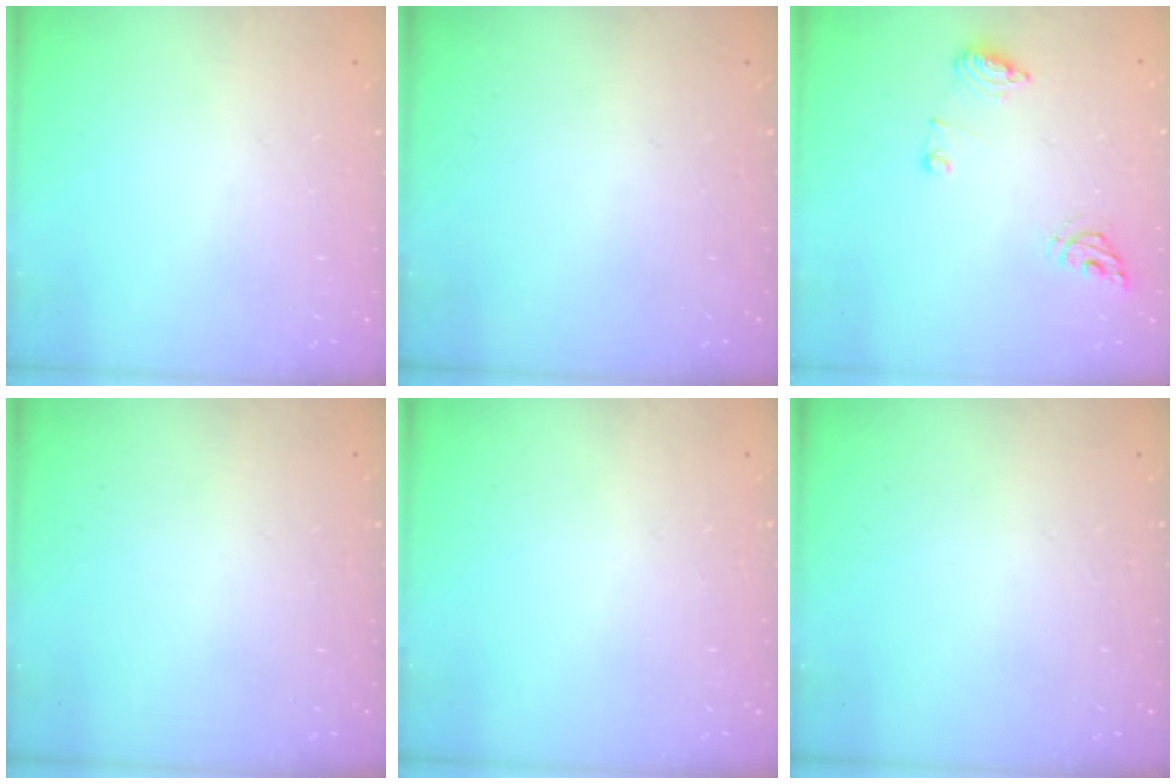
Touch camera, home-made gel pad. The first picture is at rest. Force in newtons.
{"total": 0.0}
{"total": 8.9, "press": 8.8, "slide": 1.1}
{"total": 0.0}
{"total": 0.0}
{"total": 0.0}